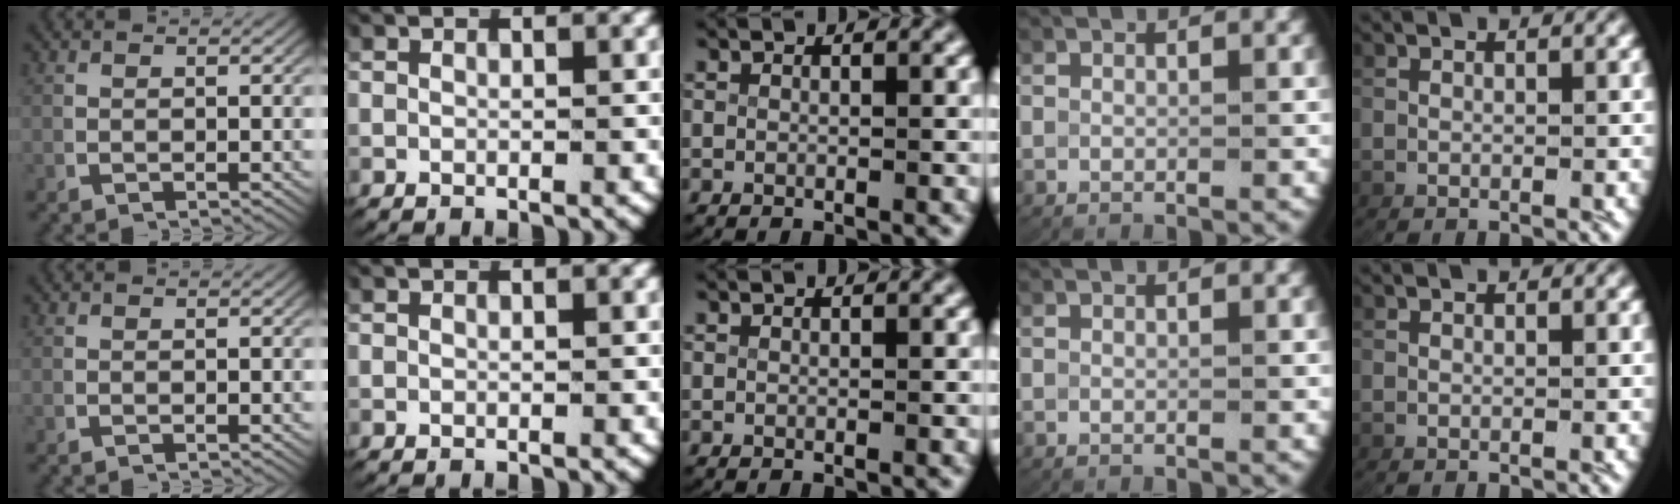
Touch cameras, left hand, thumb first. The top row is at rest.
{}